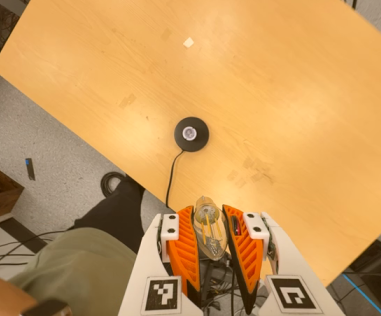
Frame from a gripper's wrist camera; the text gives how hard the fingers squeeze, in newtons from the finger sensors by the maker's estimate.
{"total": 21.6, "left": 24.3, "right": 19.0}